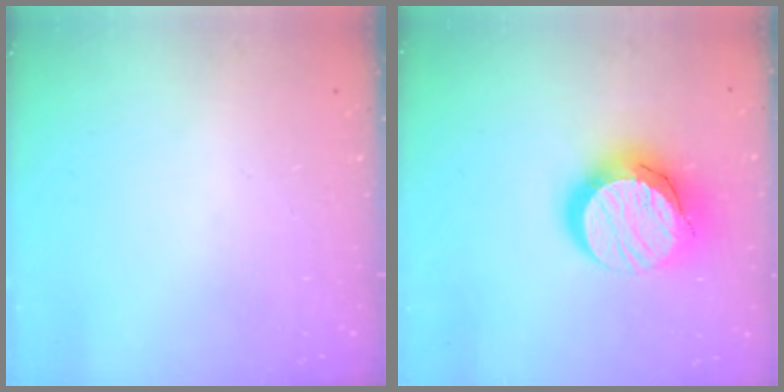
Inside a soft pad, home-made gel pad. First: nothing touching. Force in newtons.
{"total": 16.3, "press": 16.2, "slide": 1.1}